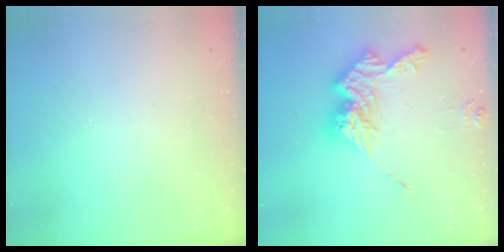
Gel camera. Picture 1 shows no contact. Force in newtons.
{"total": 17.1, "press": 17.0, "slide": 0.9}